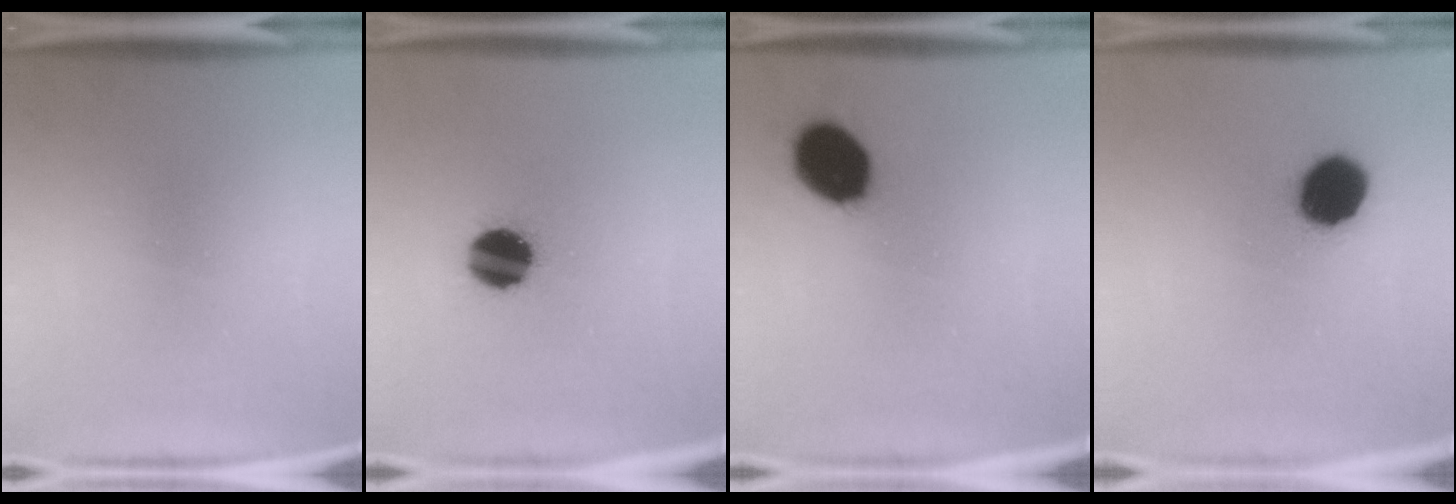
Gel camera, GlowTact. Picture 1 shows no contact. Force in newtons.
{"total": 11.5}
{"total": 12.9}
{"total": 13.1}